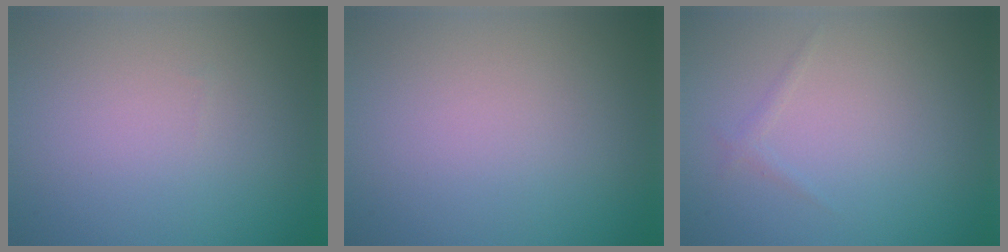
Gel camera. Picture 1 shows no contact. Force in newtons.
{"total": 0.0}
{"total": 0.7, "press": 0.7, "slide": 0.1}